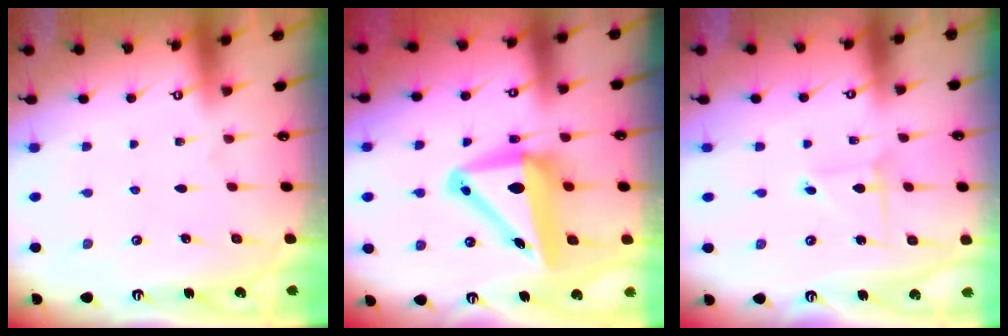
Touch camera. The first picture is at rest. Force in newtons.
{"total": 12.1, "press": 11.9, "slide": 2.3}
{"total": 2.2, "press": 2.2, "slide": 0.0}